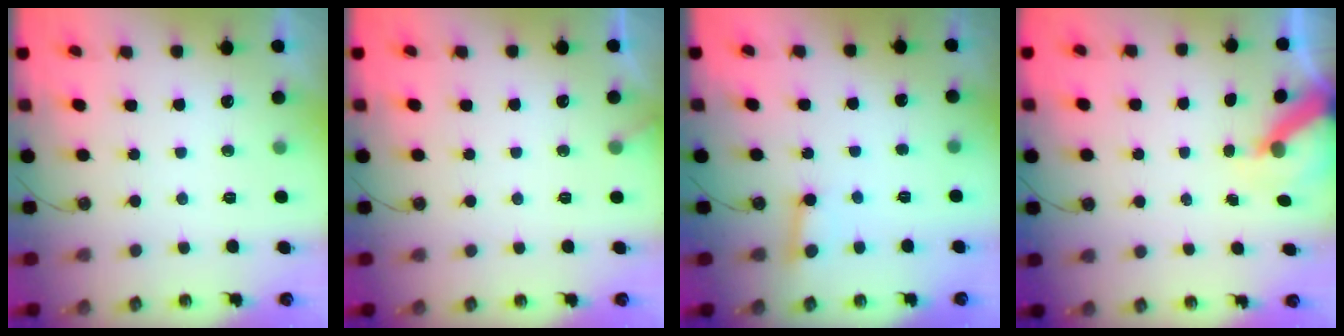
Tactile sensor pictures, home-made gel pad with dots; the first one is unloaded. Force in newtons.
{"total": 2.6, "press": 2.6, "slide": 0.3}
{"total": 2.5, "press": 2.5, "slide": 0.4}
{"total": 5.9, "press": 5.9, "slide": 0.6}